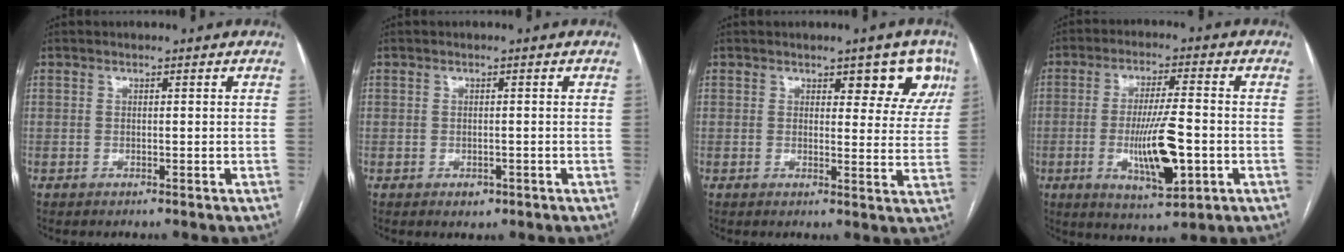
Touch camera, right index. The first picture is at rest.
{"total": 1.5, "force": [-0.7, 1.1, 0.7], "torque": [-0.007, 0.002, -0.003]}
{"total": 6.2, "force": [3.8, 3.0, 3.9], "torque": [-0.022, -0.001, 0.038]}
{"total": 11.1, "force": [-2.6, 2.1, 10.6], "torque": [-0.193, -0.011, -0.037]}